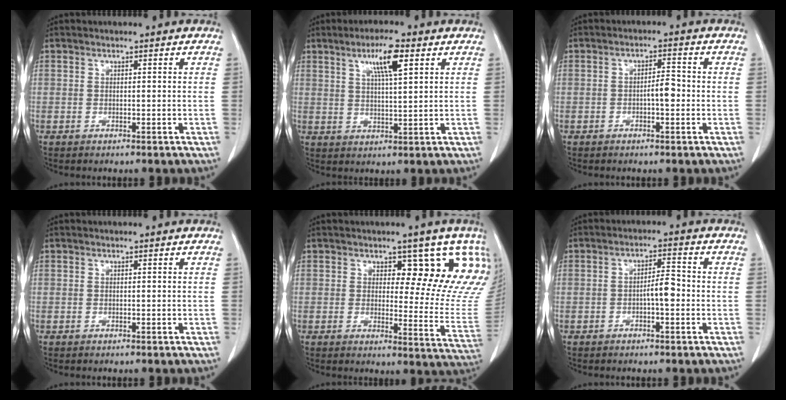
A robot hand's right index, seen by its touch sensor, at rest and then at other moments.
{"total": 6.6, "force": [3.2, 0.6, 5.7], "torque": [-0.103, 0.004, 0.056]}
{"total": 2.9, "force": [-0.7, 0.7, 2.7], "torque": [-0.041, 0.006, -0.013]}
{"total": 0.0}
{"total": 12.5, "force": [7.4, 4.9, 8.8], "torque": [-0.084, -0.023, 0.075]}
{"total": 3.5, "force": [-0.9, 0.8, 3.3], "torque": [-0.051, 0.010, -0.015]}